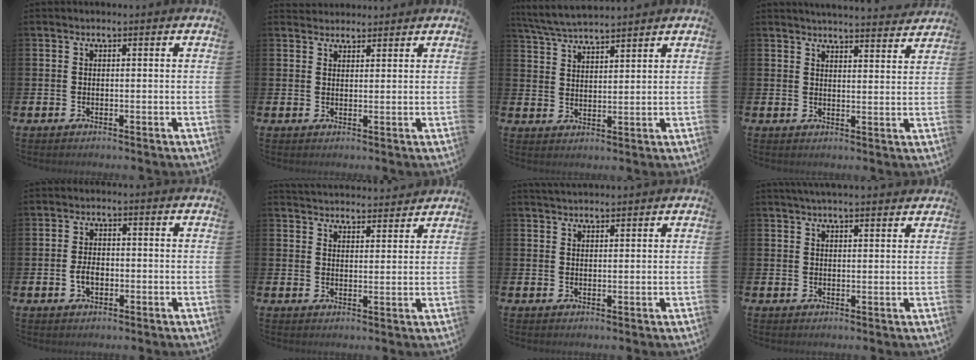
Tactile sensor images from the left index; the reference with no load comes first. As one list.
[{"total": 2.4, "force": [2.3, 0.7, -0.1], "torque": [0.008, -0.008, 0.041]}, {"total": 5.2, "force": [5.0, 0.3, 1.0], "torque": [-0.040, -0.022, 0.092]}, {"total": 4.4, "force": [4.4, -0.1, 0.2], "torque": [0.000, -0.036, 0.075]}, {"total": 2.6, "force": [-0.5, 1.6, 1.9], "torque": [-0.022, -0.002, -0.014]}, {"total": 4.1, "force": [4.1, 0.5, -0.2], "torque": [-0.006, -0.026, 0.074]}, {"total": 2.1, "force": [2.0, 0.4, 0.3], "torque": [0.004, -0.010, 0.034]}, {"total": 3.0, "force": [2.9, 0.1, 0.7], "torque": [-0.015, -0.009, 0.052]}]